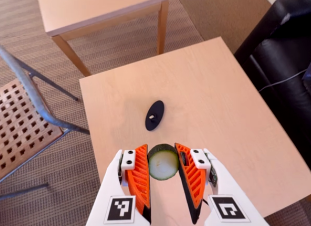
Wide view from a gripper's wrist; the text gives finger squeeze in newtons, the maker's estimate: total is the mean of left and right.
{"total": 11.9, "left": 12.4, "right": 11.5}